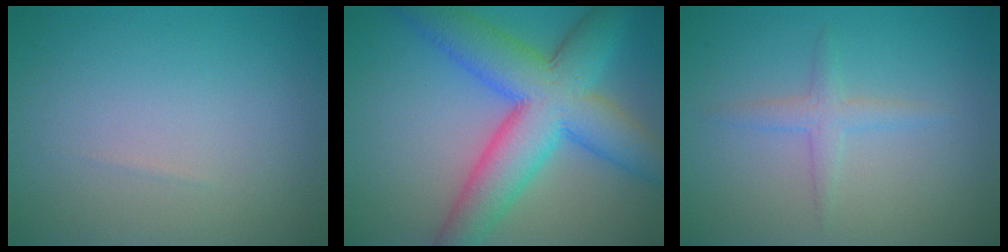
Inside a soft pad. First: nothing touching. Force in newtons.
{"total": 10.3, "press": 10.3, "slide": 0.4}
{"total": 1.7, "press": 1.7, "slide": 0.1}